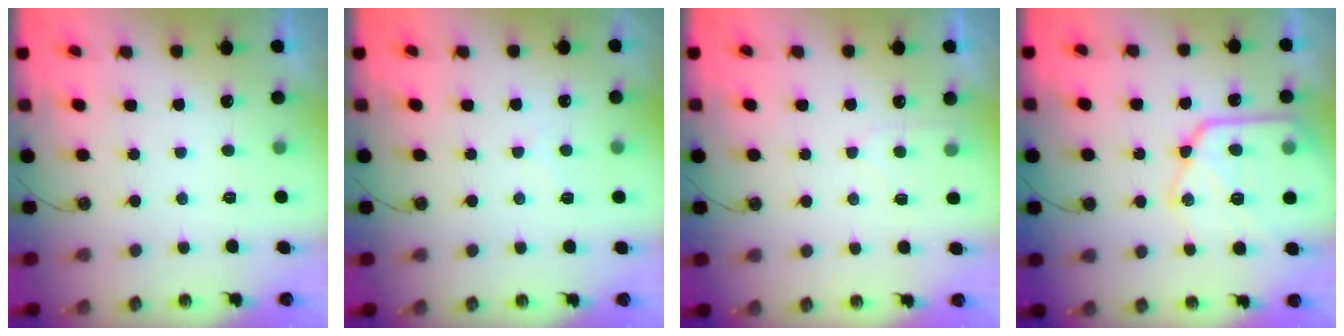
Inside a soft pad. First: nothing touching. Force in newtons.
{"total": 3.2, "press": 3.1, "slide": 0.5}
{"total": 4.8, "press": 4.8, "slide": 0.3}
{"total": 20.4, "press": 20.4, "slide": 1.7}